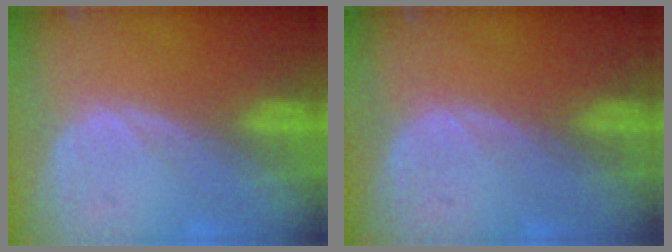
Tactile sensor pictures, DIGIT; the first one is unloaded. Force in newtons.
{"total": 0.0}